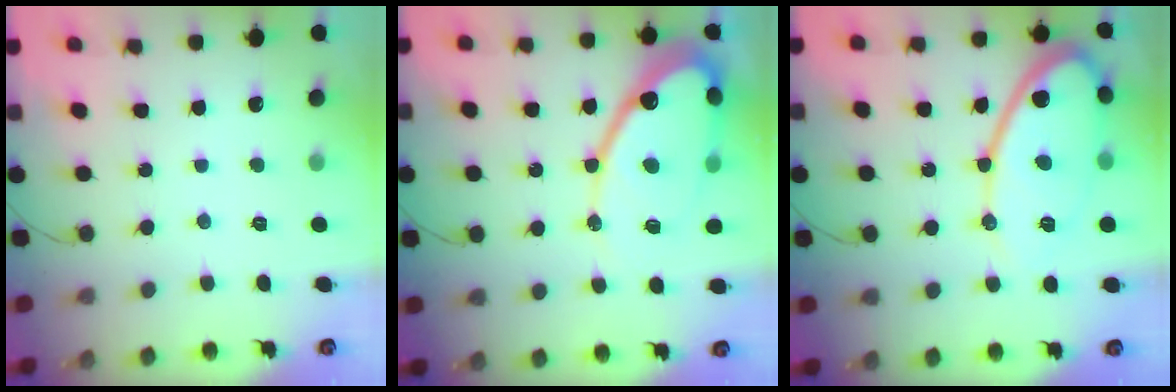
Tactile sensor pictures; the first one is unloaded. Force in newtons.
{"total": 18.5, "press": 18.4, "slide": 1.9}
{"total": 15.5, "press": 15.4, "slide": 1.0}